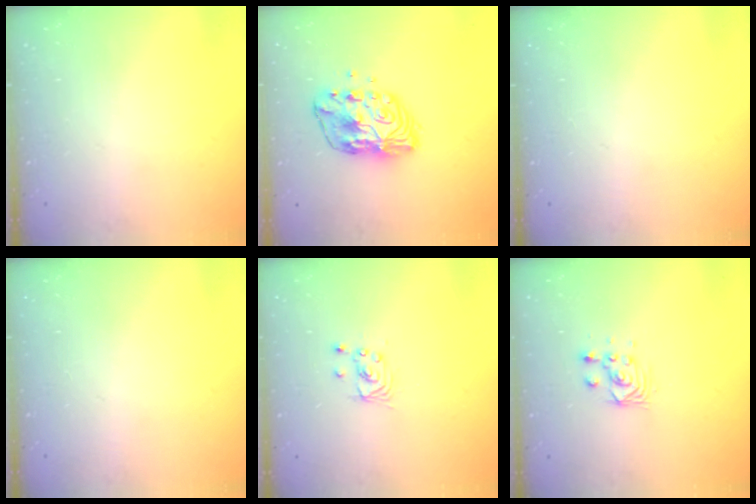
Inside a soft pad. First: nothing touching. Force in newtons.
{"total": 12.5, "press": 12.5, "slide": 1.0}
{"total": 0.0}
{"total": 0.0}
{"total": 2.5, "press": 2.5, "slide": 0.1}
{"total": 2.8, "press": 2.8, "slide": 0.2}